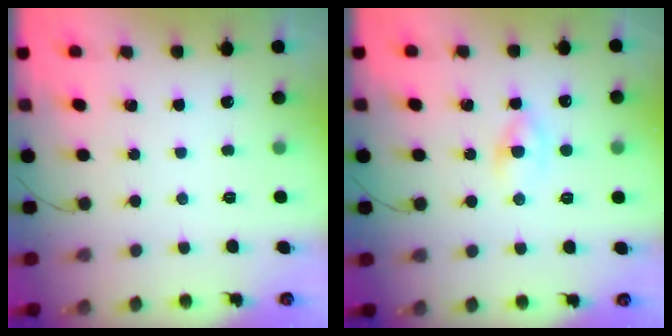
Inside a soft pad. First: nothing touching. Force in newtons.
{"total": 1.7, "press": 1.4, "slide": 0.8}